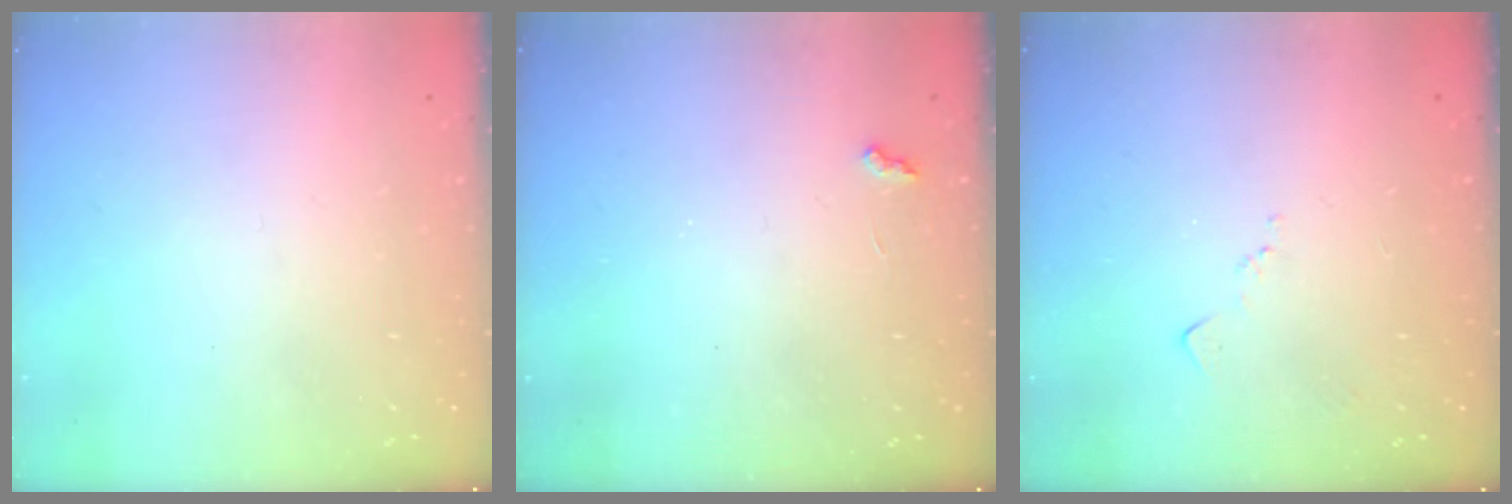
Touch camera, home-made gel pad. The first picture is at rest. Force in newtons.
{"total": 2.3, "press": 2.3, "slide": 0.5}
{"total": 6.6, "press": 6.5, "slide": 0.9}